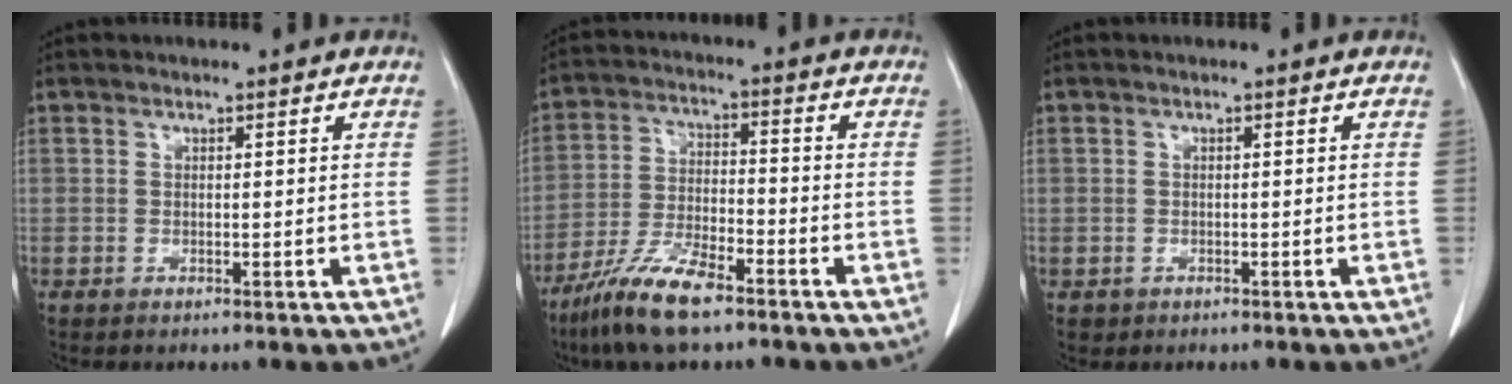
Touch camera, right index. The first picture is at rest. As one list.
[{"total": 10.4, "force": [-7.3, 2.1, 7.1], "torque": [-0.144, -0.019, -0.138]}, {"total": 1.2, "force": [-0.3, 1.2, -0.1], "torque": [0.001, 0.006, 0.001]}]